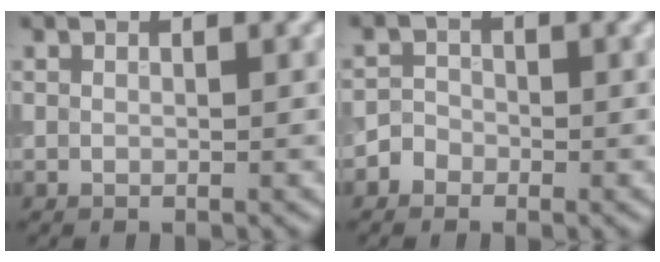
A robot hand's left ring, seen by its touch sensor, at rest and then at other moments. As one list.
[{"total": 1.4, "force": [-0.8, 1.2, 0.1], "torque": [0.010, 0.005, -0.021]}]